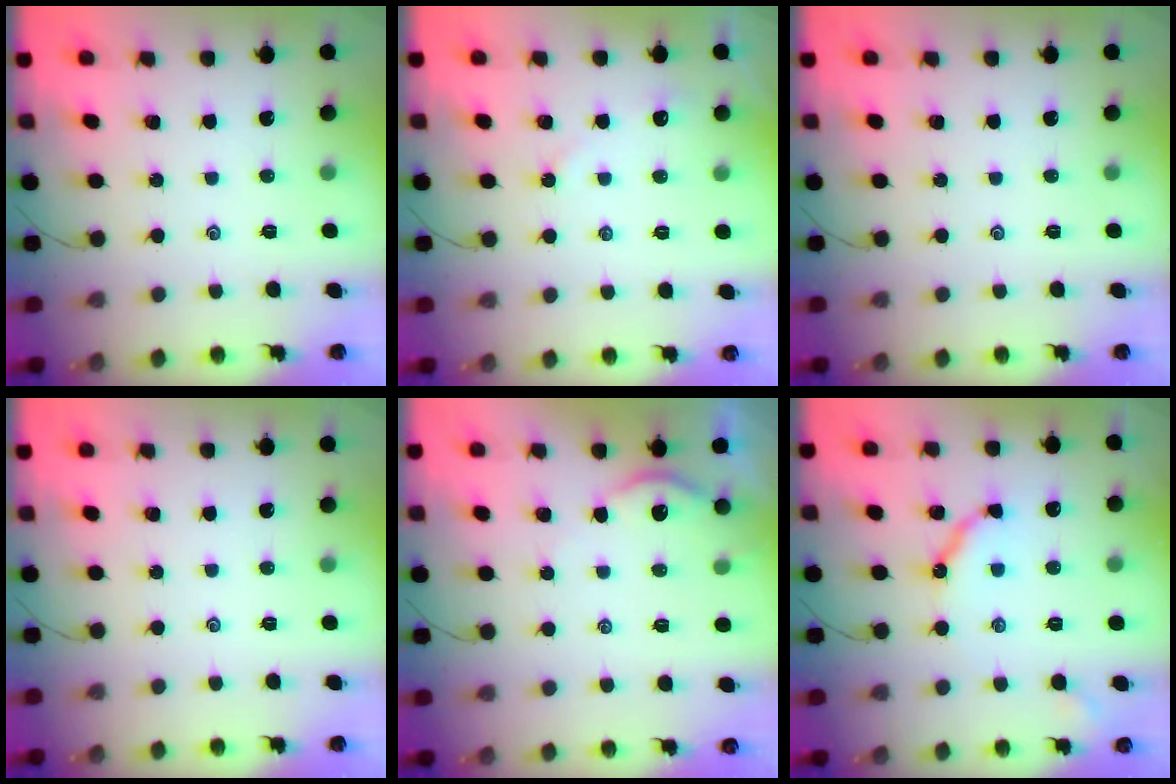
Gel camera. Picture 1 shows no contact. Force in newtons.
{"total": 3.7, "press": 3.7, "slide": 0.4}
{"total": 0.0}
{"total": 0.0}
{"total": 2.9, "press": 2.9, "slide": 0.3}
{"total": 9.3, "press": 9.2, "slide": 1.1}